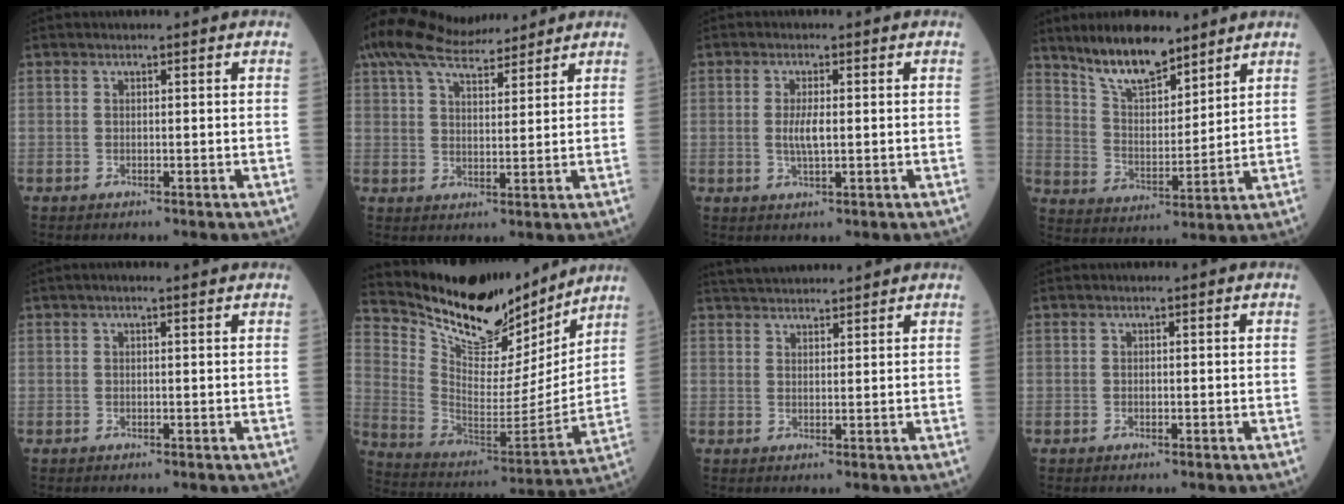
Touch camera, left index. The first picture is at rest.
{"total": 12.4, "force": [11.1, 2.1, 5.1], "torque": [-0.103, 0.035, 0.191]}
{"total": 3.0, "force": [0.0, 0.6, 3.0], "torque": [-0.064, -0.003, 0.002]}
{"total": 10.7, "force": [8.7, 3.1, 5.4], "torque": [-0.103, 0.002, 0.166]}
{"total": 1.6, "force": [1.2, 0.0, 1.0], "torque": [-0.018, 0.014, 0.018]}
{"total": 20.0, "force": [18.1, 5.2, 6.7], "torque": [-0.133, -0.032, 0.300]}
{"total": 7.7, "force": [7.3, 1.0, 2.3], "torque": [-0.042, 0.036, 0.114]}
{"total": 0.0}